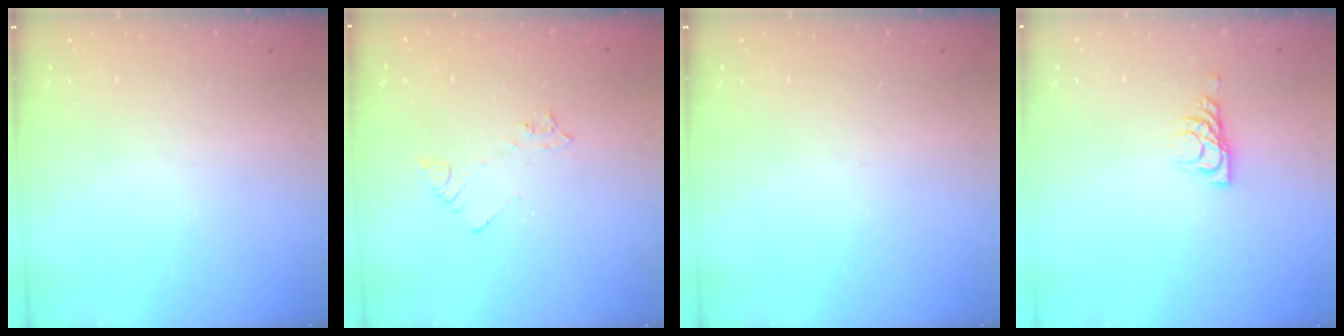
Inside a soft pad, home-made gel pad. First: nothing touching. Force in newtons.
{"total": 3.3, "press": 3.2, "slide": 0.5}
{"total": 0.0}
{"total": 6.2, "press": 6.2, "slide": 0.7}